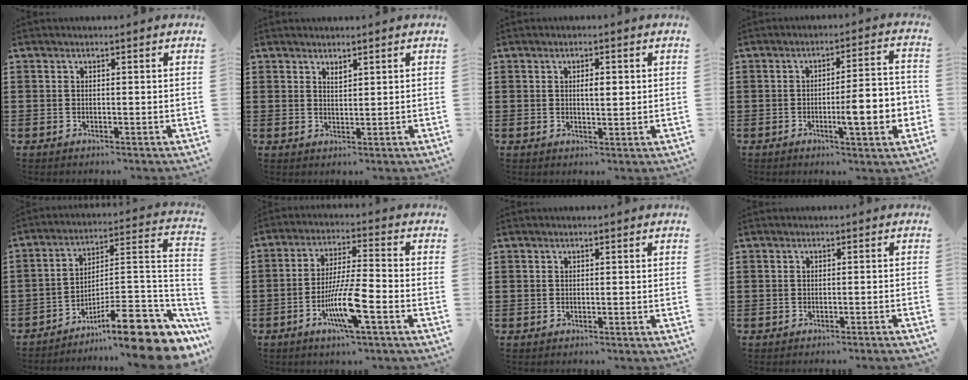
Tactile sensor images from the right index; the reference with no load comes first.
{"total": 1.3, "force": [1.2, 0.4, 0.4], "torque": [-0.009, 0.001, 0.022]}
{"total": 2.1, "force": [0.3, 0.7, 2.0], "torque": [-0.039, 0.004, 0.004]}
{"total": 9.1, "force": [-2.4, 1.7, 8.6], "torque": [-0.122, -0.006, -0.041]}
{"total": 13.2, "force": [-8.9, 3.0, 9.3], "torque": [-0.115, 0.022, -0.154]}
{"total": 9.4, "force": [-3.9, 1.1, 8.5], "torque": [-0.168, -0.012, -0.075]}
{"total": 0.0}
{"total": 1.0, "force": [-0.8, -0.2, 0.5], "torque": [-0.010, -0.001, -0.016]}